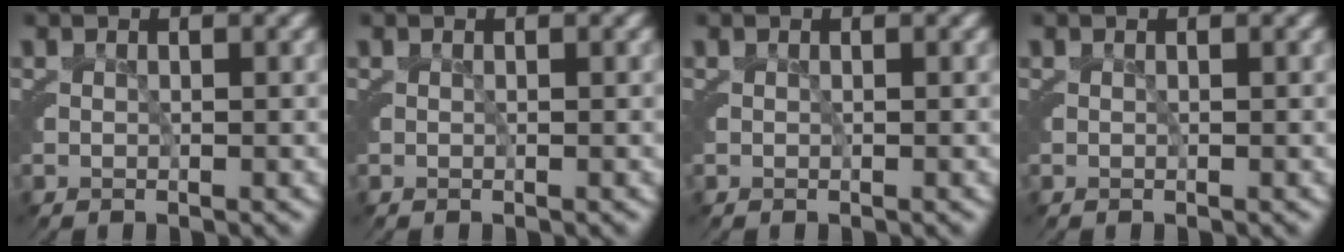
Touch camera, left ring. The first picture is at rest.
{"total": 0.0}
{"total": 0.0}
{"total": 0.0}